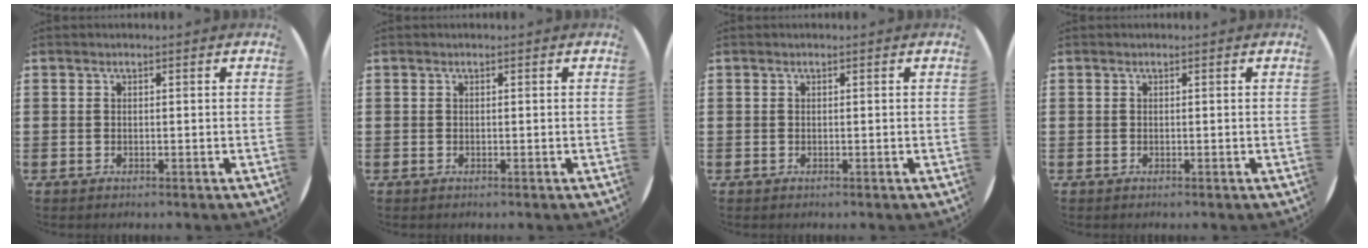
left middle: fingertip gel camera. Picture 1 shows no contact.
{"total": 0.0}
{"total": 0.0}
{"total": 0.0}